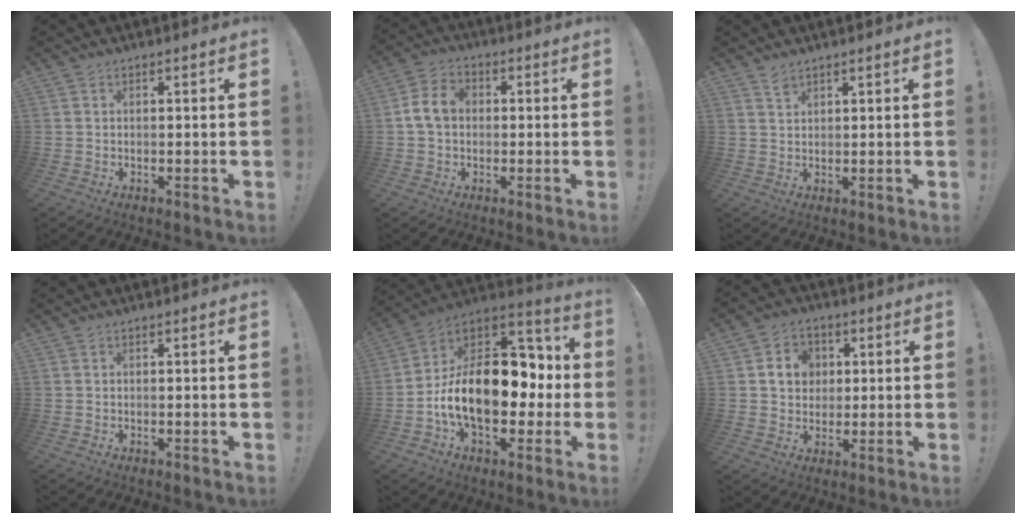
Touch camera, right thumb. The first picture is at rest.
{"total": 8.5, "force": [0.5, 6.5, 5.5], "torque": [-0.097, 0.021, 0.013]}
{"total": 2.5, "force": [2.1, 1.1, 0.8], "torque": [0.004, -0.019, 0.035]}
{"total": 0.0}
{"total": 22.0, "force": [-3.2, 14.0, 16.8], "torque": [-0.280, 0.021, -0.042]}
{"total": 8.9, "force": [2.2, 8.0, 3.4], "torque": [-0.051, 0.000, 0.047]}